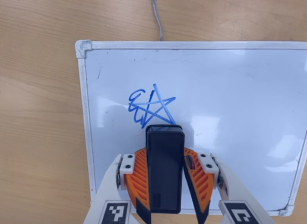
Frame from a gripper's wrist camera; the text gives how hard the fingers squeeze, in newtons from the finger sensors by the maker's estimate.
{"total": 6.4, "left": 4.8, "right": 8.0}